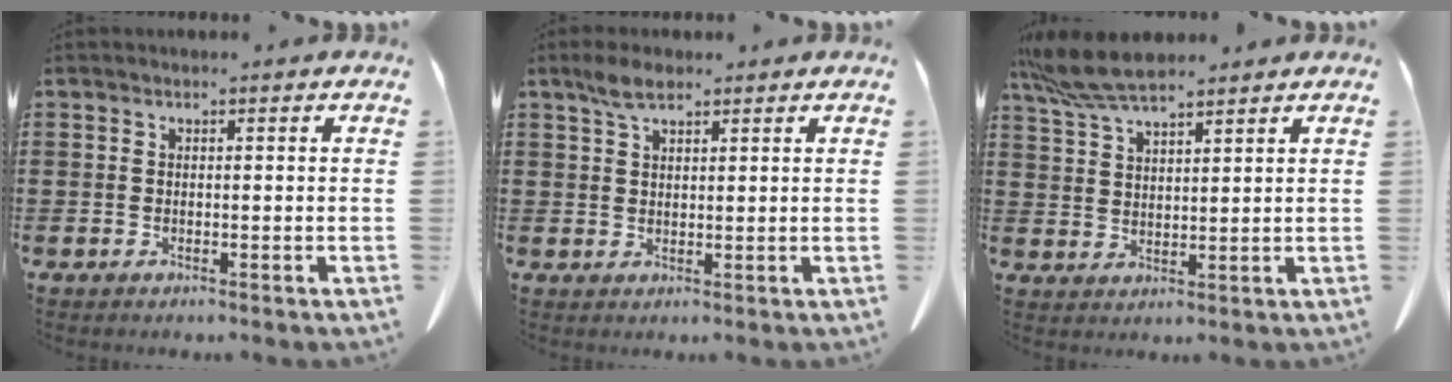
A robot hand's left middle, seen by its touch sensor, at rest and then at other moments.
{"total": 3.6, "force": [2.4, 1.4, 2.2], "torque": [-0.050, 0.006, 0.044]}
{"total": 7.0, "force": [5.7, 1.5, 3.8], "torque": [-0.088, -0.008, 0.107]}